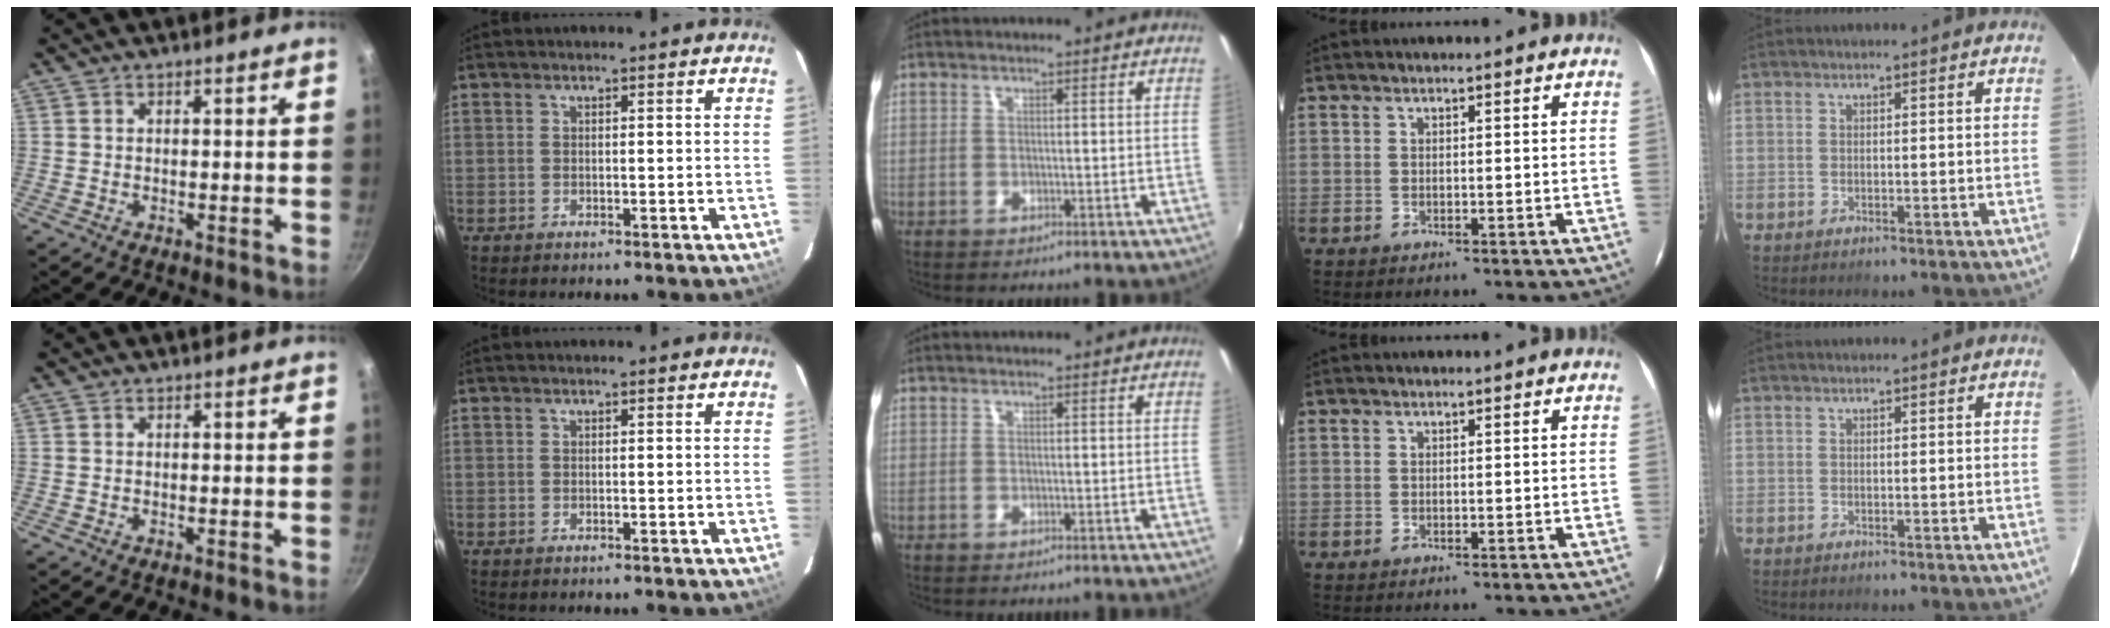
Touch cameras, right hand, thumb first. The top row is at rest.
{}